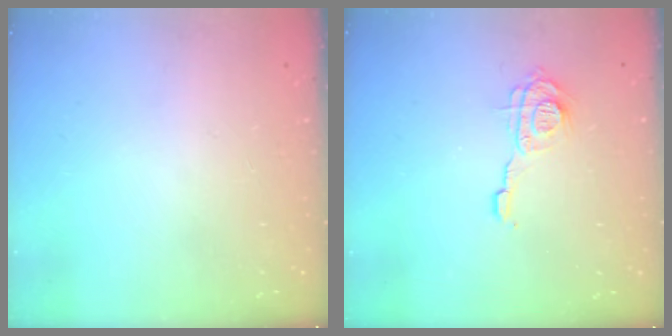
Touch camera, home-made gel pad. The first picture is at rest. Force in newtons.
{"total": 9.0, "press": 9.0, "slide": 0.6}